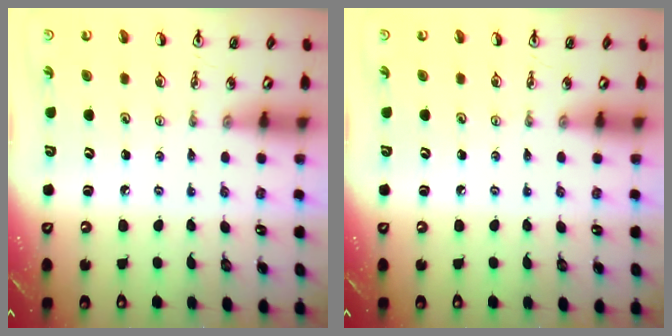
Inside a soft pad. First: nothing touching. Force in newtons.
{"total": 0.0}